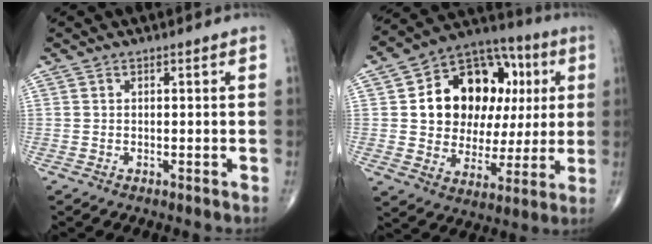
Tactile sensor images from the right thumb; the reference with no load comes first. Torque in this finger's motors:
{"motor_torque": [0.82, 3.75, 1.01, 0.24, 0.11]}